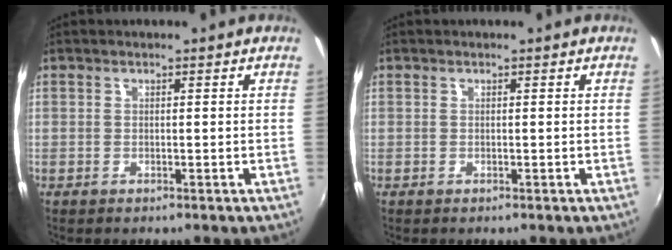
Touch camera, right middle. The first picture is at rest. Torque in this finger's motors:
{"motor_torque": [0.22, -0.18, 0.05, 0.00]}